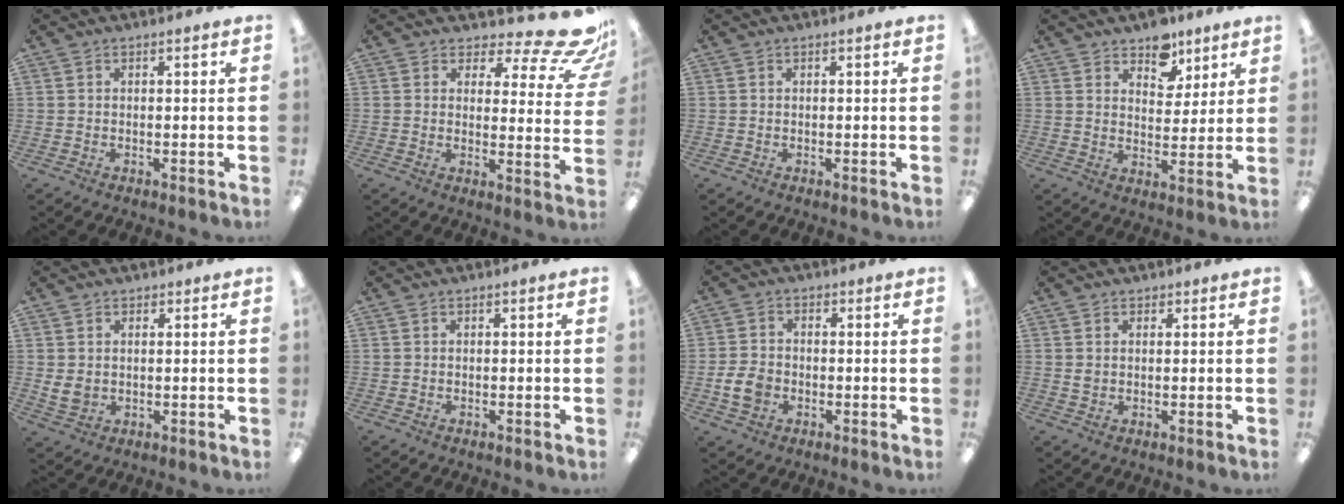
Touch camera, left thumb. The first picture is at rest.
{"total": 9.7, "force": [7.1, 2.9, 5.9], "torque": [-0.077, -0.061, 0.122]}
{"total": 0.0}
{"total": 8.2, "force": [6.3, 4.9, 2.1], "torque": [-0.020, -0.040, 0.112]}
{"total": 3.8, "force": [1.0, 3.2, 1.7], "torque": [-0.031, -0.005, 0.019]}
{"total": 0.0}
{"total": 6.2, "force": [-1.6, 4.9, 3.4], "torque": [-0.069, 0.005, -0.030]}
{"total": 1.5, "force": [0.8, 1.2, 0.4], "torque": [-0.001, 0.000, 0.012]}